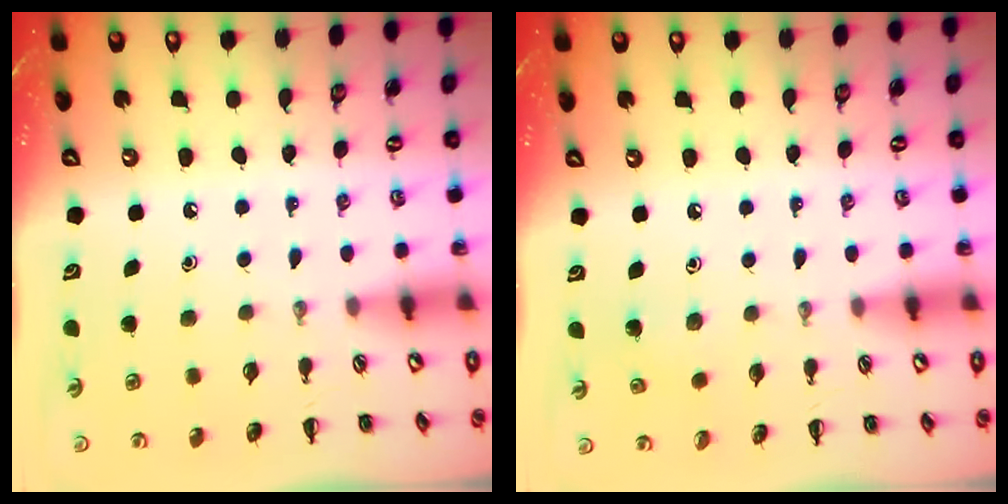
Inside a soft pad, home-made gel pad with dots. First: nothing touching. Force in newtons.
{"total": 2.4, "press": 2.2, "slide": 0.9}